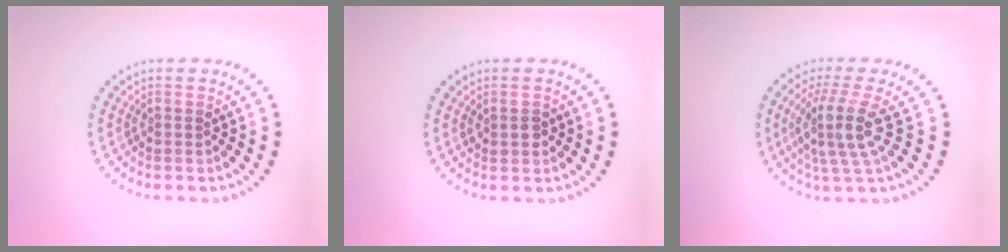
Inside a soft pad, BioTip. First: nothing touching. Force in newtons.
{"total": 1.4, "press": 1.3, "slide": 0.3}
{"total": 4.1, "press": 3.2, "slide": 2.6}